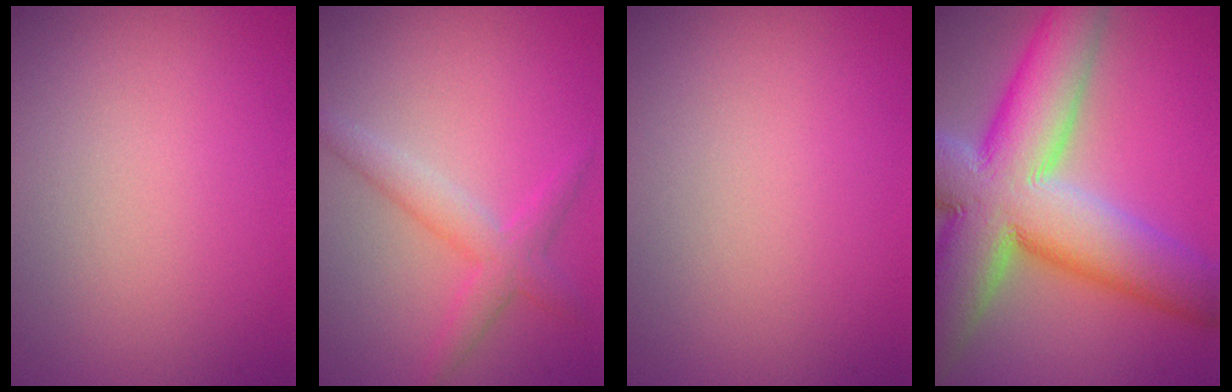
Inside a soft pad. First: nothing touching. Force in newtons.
{"total": 2.9, "press": 2.9, "slide": 0.1}
{"total": 0.0}
{"total": 15.0, "press": 14.9, "slide": 1.2}